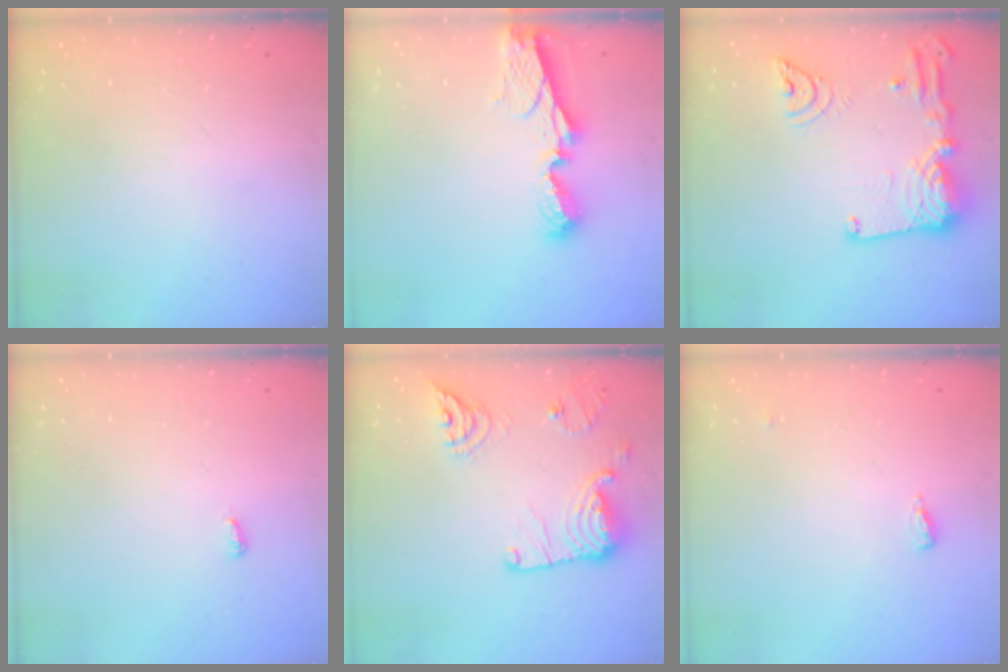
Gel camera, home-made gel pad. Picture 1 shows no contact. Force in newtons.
{"total": 8.4, "press": 8.4, "slide": 1.1}
{"total": 20.1, "press": 19.9, "slide": 2.3}
{"total": 2.9, "press": 2.9, "slide": 0.3}
{"total": 19.0, "press": 18.6, "slide": 4.0}
{"total": 4.7, "press": 4.6, "slide": 1.2}